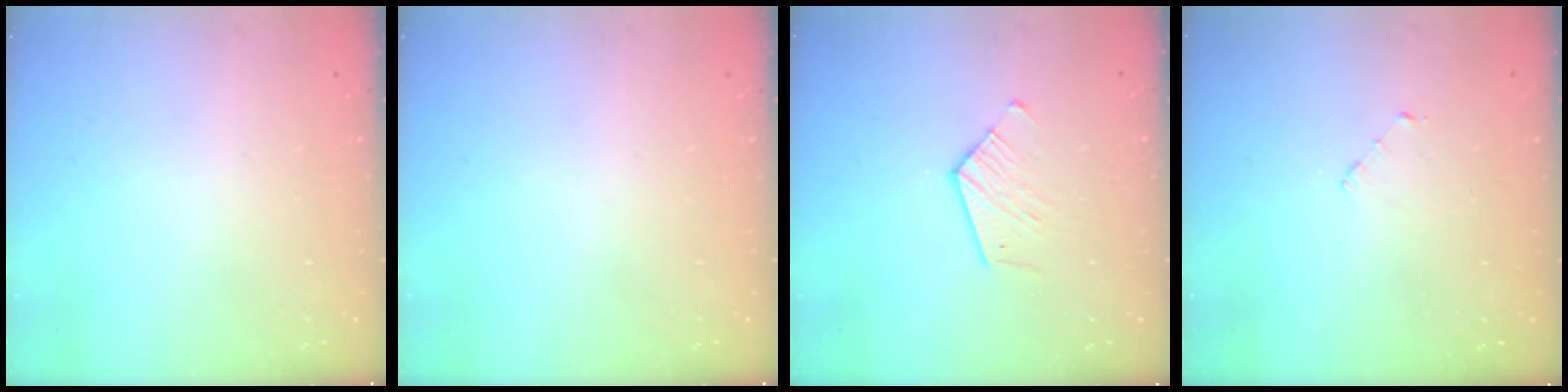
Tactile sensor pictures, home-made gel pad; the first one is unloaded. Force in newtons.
{"total": 0.0}
{"total": 6.6, "press": 6.6, "slide": 0.2}
{"total": 2.5, "press": 2.5, "slide": 0.2}